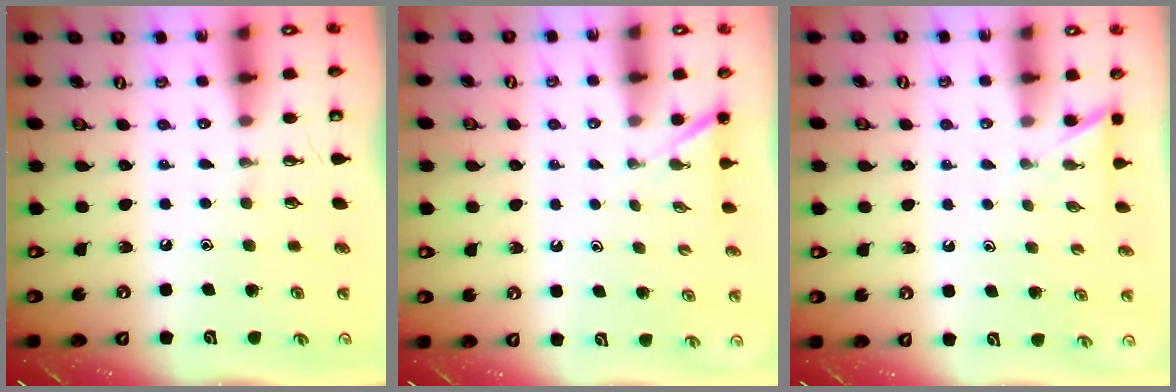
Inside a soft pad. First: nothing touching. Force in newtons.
{"total": 1.5, "press": 1.5, "slide": 0.1}
{"total": 2.3, "press": 2.3, "slide": 0.2}